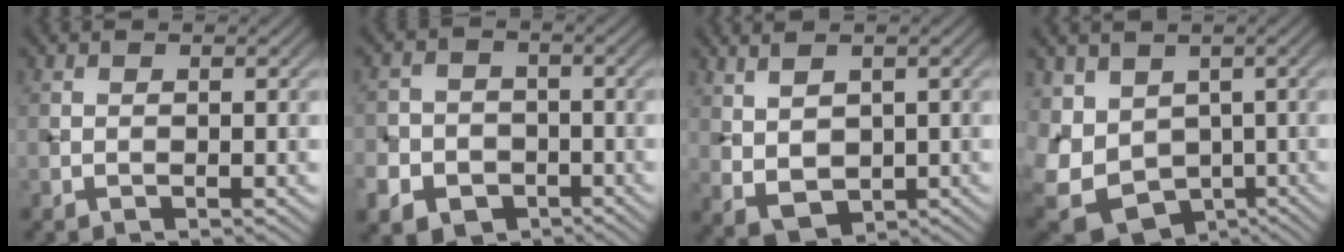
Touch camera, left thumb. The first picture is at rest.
{"total": 8.5, "force": [-4.1, 7.1, 1.9], "torque": [-0.060, -0.031, -0.087]}
{"total": 4.3, "force": [1.4, 2.4, 3.3], "torque": [-0.075, -0.003, 0.035]}
{"total": 10.1, "force": [-1.0, 8.3, 5.7], "torque": [-0.146, -0.022, 0.004]}